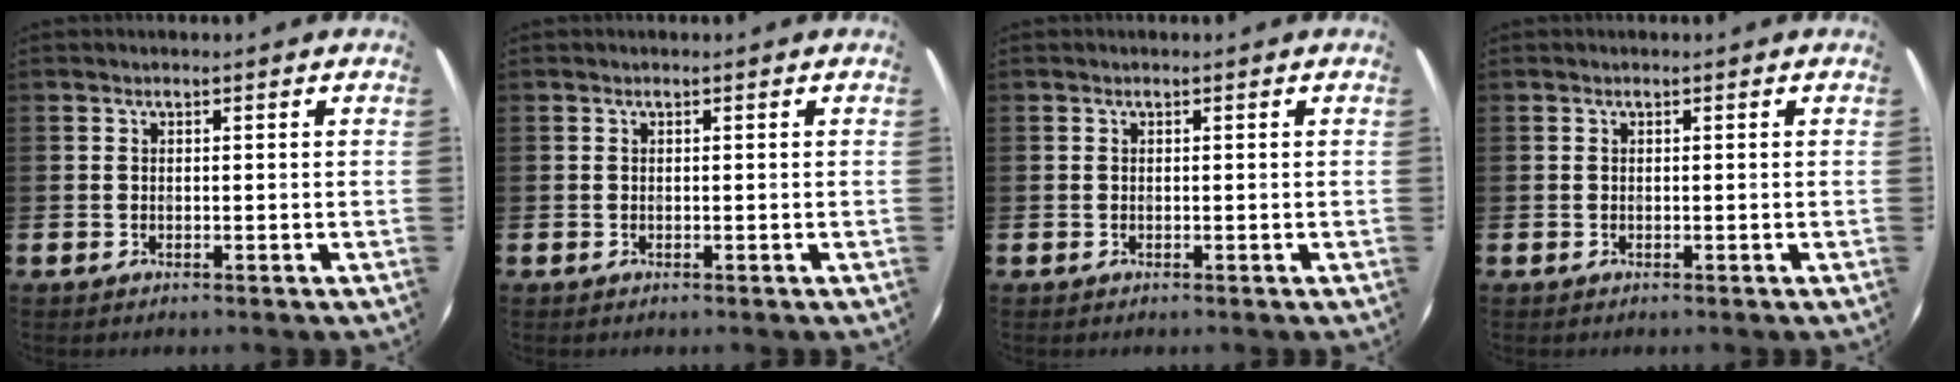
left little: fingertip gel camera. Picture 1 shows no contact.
{"total": 0.0}
{"total": 0.0}
{"total": 0.0}